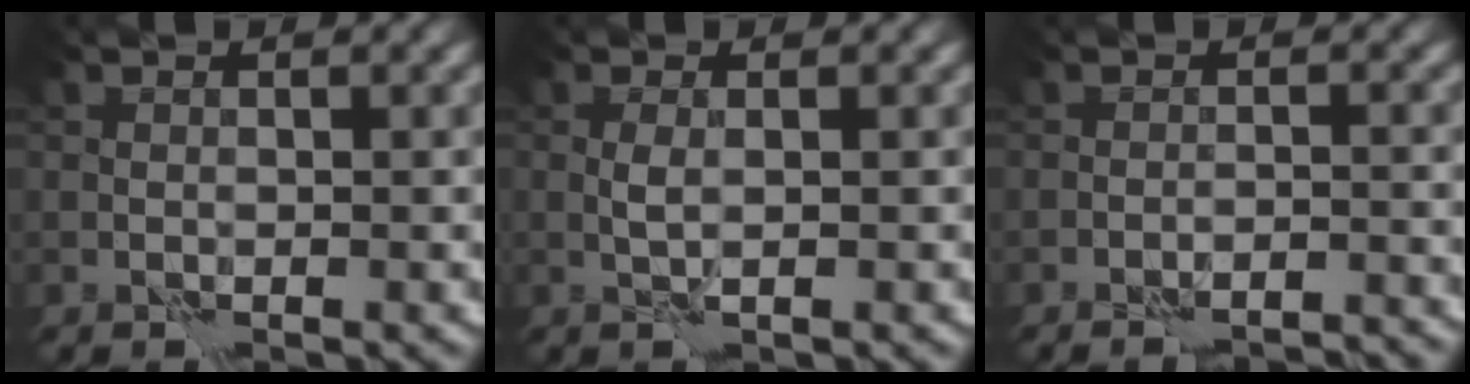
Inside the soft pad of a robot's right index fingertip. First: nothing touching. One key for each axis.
{"total": 1.0, "fx": 0.3, "fy": 0.0, "fz": 1.0, "tx": -0.023, "ty": 0.001, "tz": 0.005}
{"total": 5.5, "fx": -5.4, "fy": 0.8, "fz": 1.0, "tx": -0.007, "ty": 0.017, "tz": -0.065}